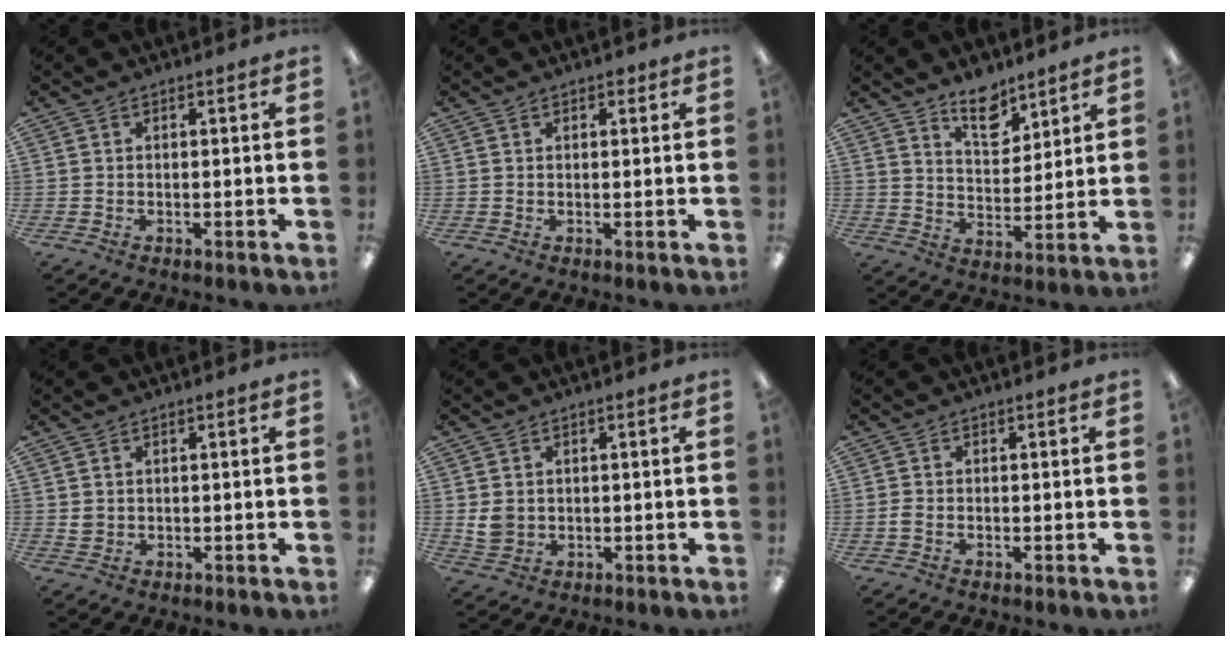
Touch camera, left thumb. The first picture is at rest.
{"total": 1.3, "force": [0.9, 0.8, 0.4], "torque": [-0.002, -0.001, 0.014]}
{"total": 9.3, "force": [7.3, 4.4, 3.8], "torque": [-0.049, -0.046, 0.129]}
{"total": 1.7, "force": [0.6, 1.6, 0.5], "torque": [-0.004, -0.001, 0.008]}
{"total": 4.0, "force": [0.9, 3.5, 1.7], "torque": [-0.026, 0.004, 0.018]}
{"total": 1.2, "force": [-0.4, 0.8, 0.8], "torque": [-0.015, 0.002, -0.007]}